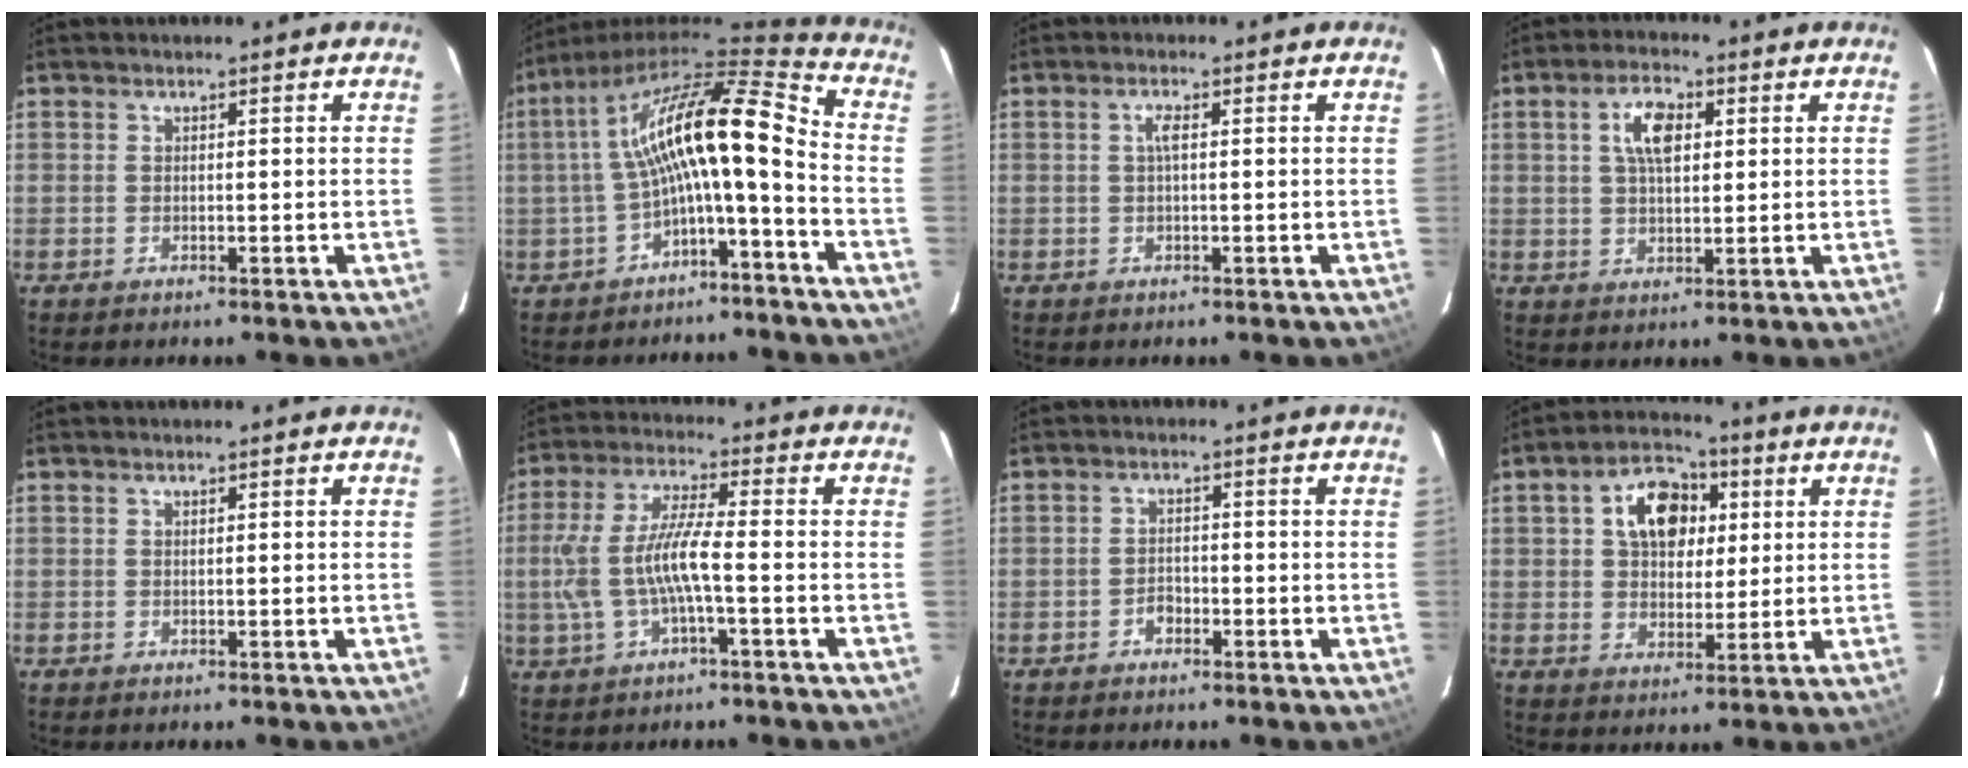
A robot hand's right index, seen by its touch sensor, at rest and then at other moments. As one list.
[{"total": 17.0, "force": [-2.7, 3.9, 16.4], "torque": [-0.301, 0.018, -0.052]}, {"total": 1.6, "force": [0.1, 0.1, 1.6], "torque": [-0.031, 0.003, 0.000]}, {"total": 6.3, "force": [1.9, 3.1, 5.1], "torque": [-0.093, 0.014, 0.035]}, {"total": 0.0}, {"total": 10.0, "force": [-1.9, 1.7, 9.6], "torque": [-0.207, 0.003, -0.030]}, {"total": 2.0, "force": [-1.3, 1.3, 0.7], "torque": [-0.015, 0.007, -0.021]}, {"total": 10.6, "force": [3.0, 7.4, 7.0], "torque": [-0.126, 0.031, 0.053]}]